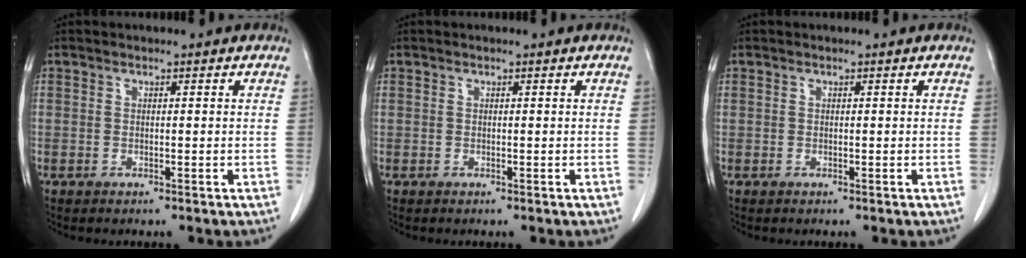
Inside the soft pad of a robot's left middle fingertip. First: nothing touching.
{"total": 0.0}
{"total": 0.0}